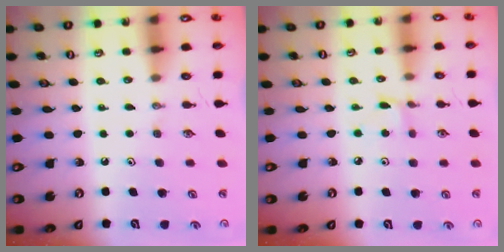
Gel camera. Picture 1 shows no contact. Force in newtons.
{"total": 2.5, "press": 2.4, "slide": 0.3}